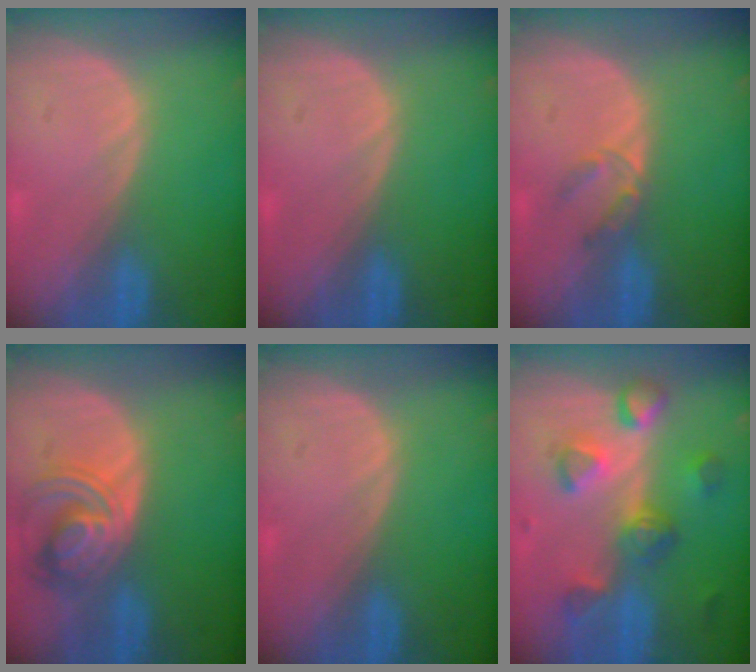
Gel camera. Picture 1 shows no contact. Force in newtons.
{"total": 0.0}
{"total": 2.7, "press": 2.5, "slide": 1.0}
{"total": 7.2, "press": 6.8, "slide": 2.5}
{"total": 0.0}
{"total": 8.2, "press": 7.7, "slide": 2.7}